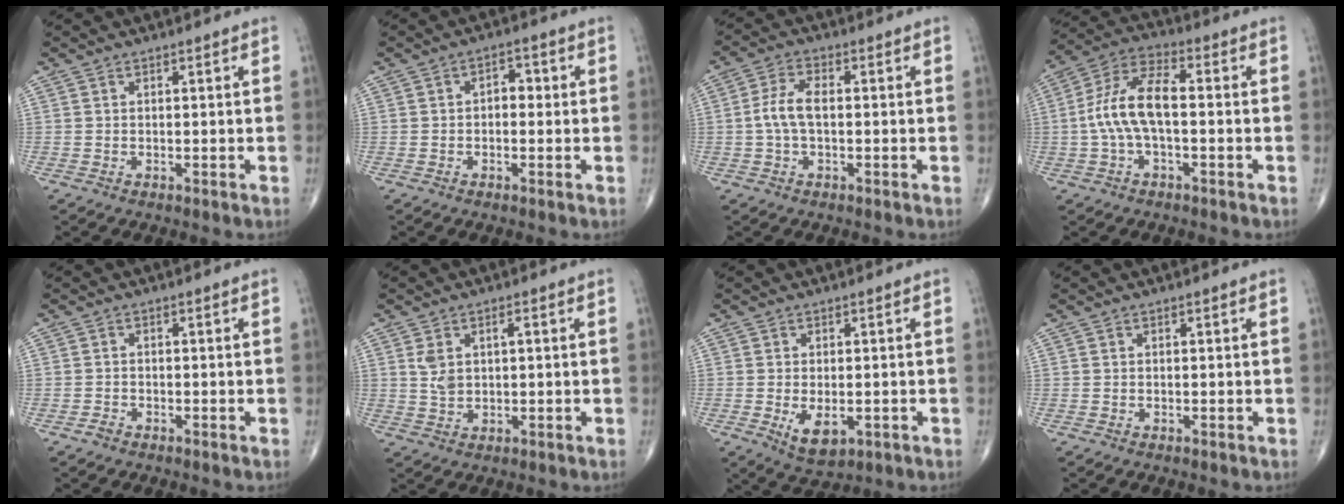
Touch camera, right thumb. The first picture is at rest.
{"total": 3.2, "force": [0.1, 2.0, 2.5], "torque": [-0.020, 0.011, -0.005]}
{"total": 5.4, "force": [-0.3, 2.7, 4.7], "torque": [-0.105, 0.017, -0.009]}
{"total": 10.8, "force": [-0.8, 4.9, 9.6], "torque": [-0.203, 0.039, -0.021]}
{"total": 1.0, "force": [-0.8, 0.5, 0.2], "torque": [-0.006, 0.002, -0.018]}
{"total": 4.3, "force": [1.1, 2.6, 3.3], "torque": [-0.059, 0.001, 0.025]}
{"total": 5.5, "force": [-1.4, 3.1, 4.4], "torque": [-0.065, -0.011, -0.013]}
{"total": 0.0}